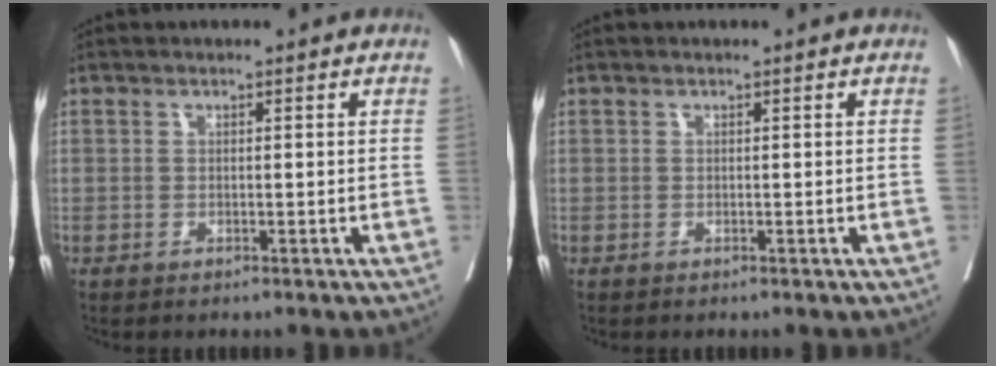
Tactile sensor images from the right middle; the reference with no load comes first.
{"total": 0.0}